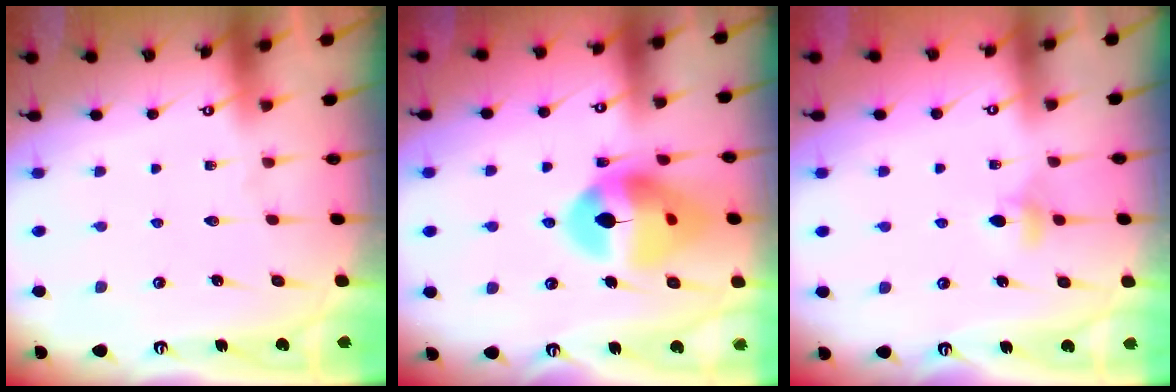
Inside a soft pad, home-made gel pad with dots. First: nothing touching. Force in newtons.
{"total": 15.8, "press": 15.7, "slide": 1.7}
{"total": 3.4, "press": 3.3, "slide": 0.8}